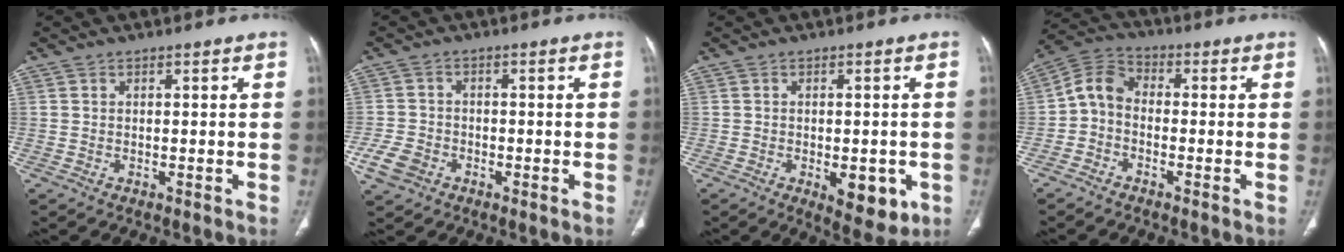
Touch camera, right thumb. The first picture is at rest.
{"total": 5.0, "force": [-2.3, 3.7, 2.3], "torque": [-0.045, 0.014, -0.041]}
{"total": 8.0, "force": [-2.5, 3.9, 6.6], "torque": [-0.067, -0.005, -0.020]}
{"total": 5.9, "force": [-1.4, 4.3, 3.8], "torque": [-0.062, 0.028, -0.044]}